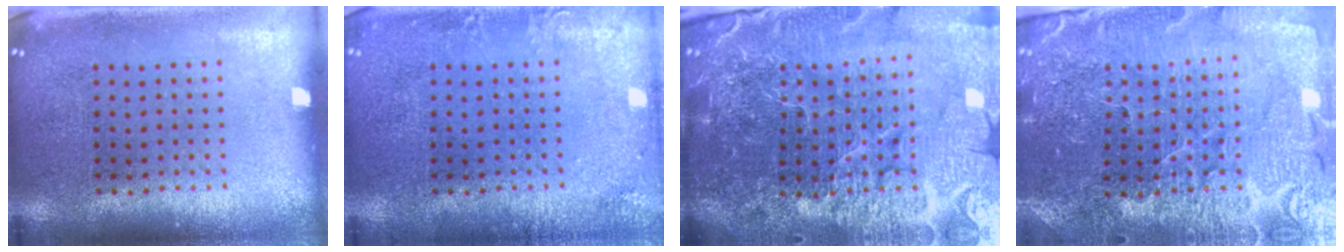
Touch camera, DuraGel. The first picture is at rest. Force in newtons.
{"total": 1.6, "press": 1.6, "slide": 0.1}
{"total": 6.2, "press": 5.5, "slide": 2.9}
{"total": 3.4, "press": 3.4, "slide": 0.3}